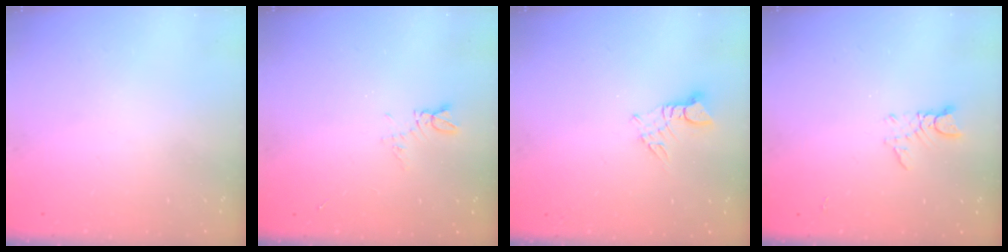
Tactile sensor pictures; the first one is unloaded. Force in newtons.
{"total": 5.4, "press": 5.3, "slide": 0.7}
{"total": 3.2, "press": 3.2, "slide": 0.4}
{"total": 3.0, "press": 3.0, "slide": 0.4}